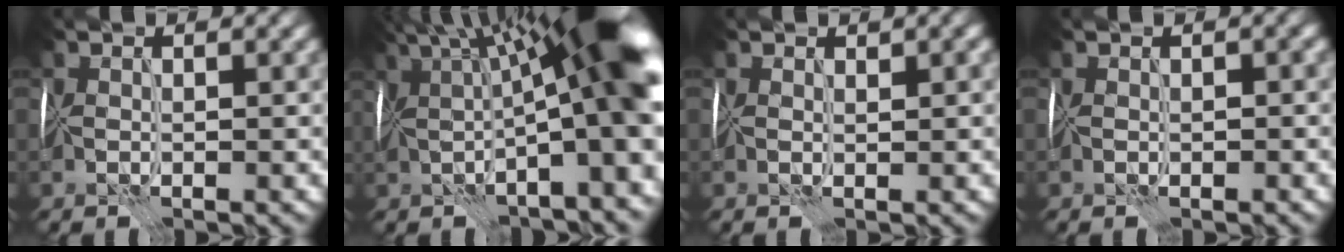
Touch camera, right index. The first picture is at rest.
{"total": 15.8, "force": [2.5, 4.3, 15.0], "torque": [-0.195, 0.035, 0.043]}
{"total": 0.9, "force": [0.6, 0.6, 0.3], "torque": [0.000, 0.002, 0.012]}
{"total": 0.8, "force": [-0.2, 0.6, 0.4], "torque": [-0.006, 0.000, 0.000]}